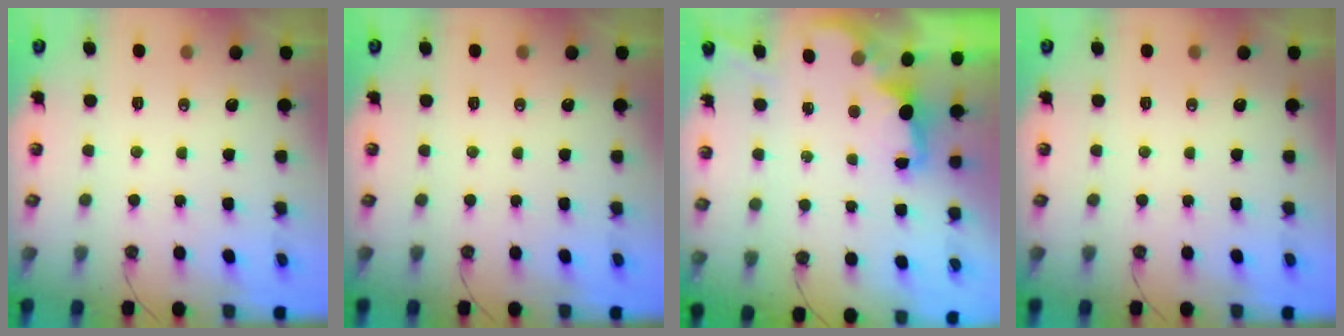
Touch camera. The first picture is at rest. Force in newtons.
{"total": 0.0}
{"total": 1.9, "press": 1.7, "slide": 0.8}
{"total": 0.0}